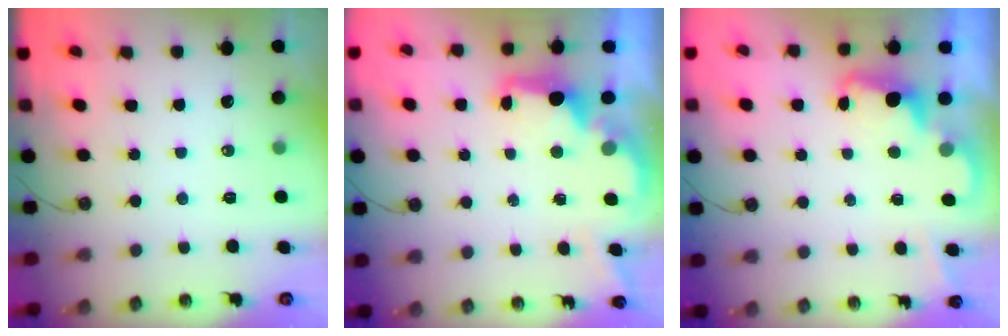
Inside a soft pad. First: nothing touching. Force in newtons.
{"total": 3.6, "press": 3.5, "slide": 0.5}
{"total": 2.3, "press": 2.3, "slide": 0.5}